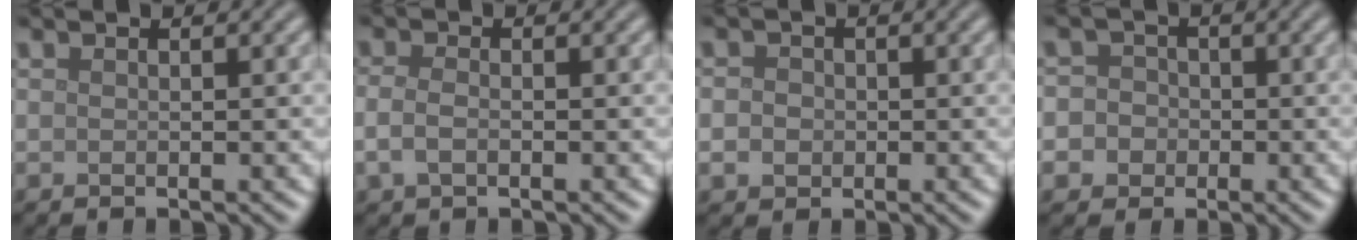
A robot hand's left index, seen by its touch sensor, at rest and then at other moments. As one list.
[{"total": 1.8, "force": [-0.5, 1.0, 1.4], "torque": [-0.034, -0.002, -0.014]}, {"total": 2.7, "force": [0.0, 2.4, 1.2], "torque": [-0.009, 0.011, -0.014]}, {"total": 5.0, "force": [-0.8, 4.7, 1.3], "torque": [0.001, 0.020, -0.048]}]